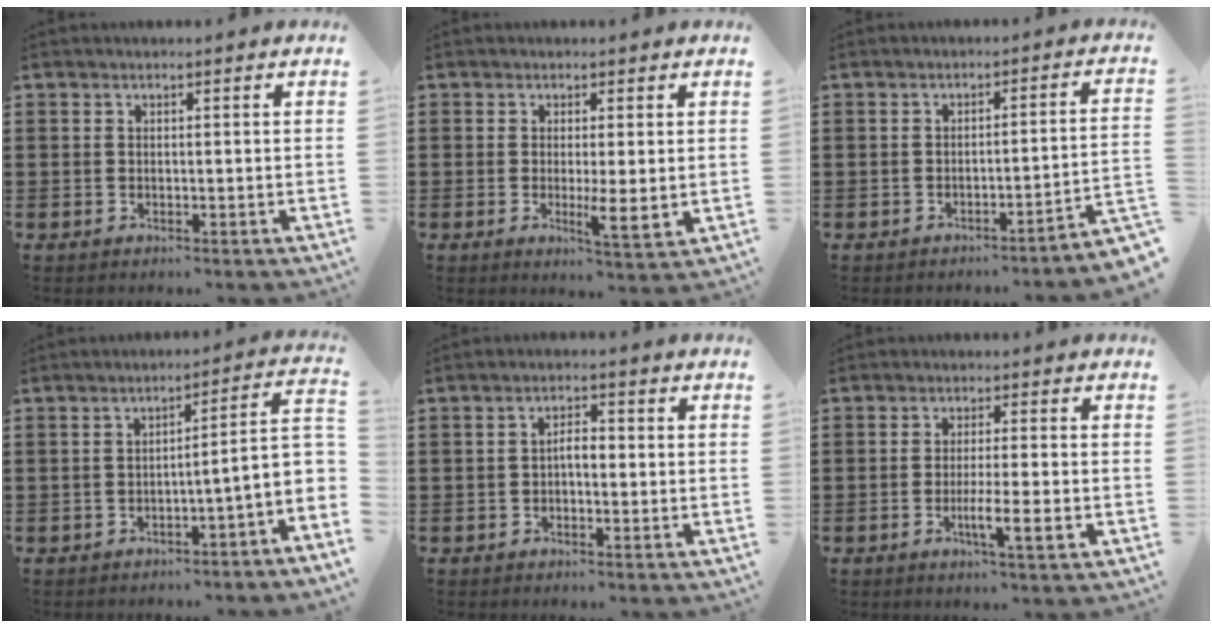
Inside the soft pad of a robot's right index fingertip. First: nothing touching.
{"total": 3.7, "force": [0.0, 0.7, 3.6], "torque": [-0.060, -0.004, -0.002]}
{"total": 2.5, "force": [-2.0, -0.4, 1.4], "torque": [-0.028, -0.006, -0.045]}
{"total": 5.4, "force": [-1.1, 0.9, 5.2], "torque": [-0.085, -0.025, -0.026]}
{"total": 2.6, "force": [-0.5, 1.0, 2.3], "torque": [-0.044, 0.003, -0.009]}
{"total": 5.5, "force": [-1.9, 0.4, 5.2], "torque": [-0.083, -0.010, -0.031]}